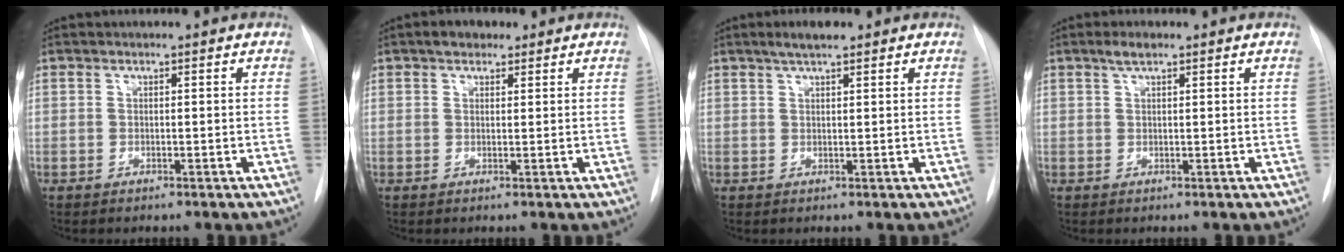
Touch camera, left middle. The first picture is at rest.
{"total": 2.8, "force": [1.9, 1.6, 1.2], "torque": [-0.023, 0.011, 0.028]}
{"total": 3.3, "force": [2.4, 0.7, 2.2], "torque": [-0.044, 0.006, 0.041]}
{"total": 1.8, "force": [1.2, 0.4, 1.2], "torque": [-0.024, 0.006, 0.023]}